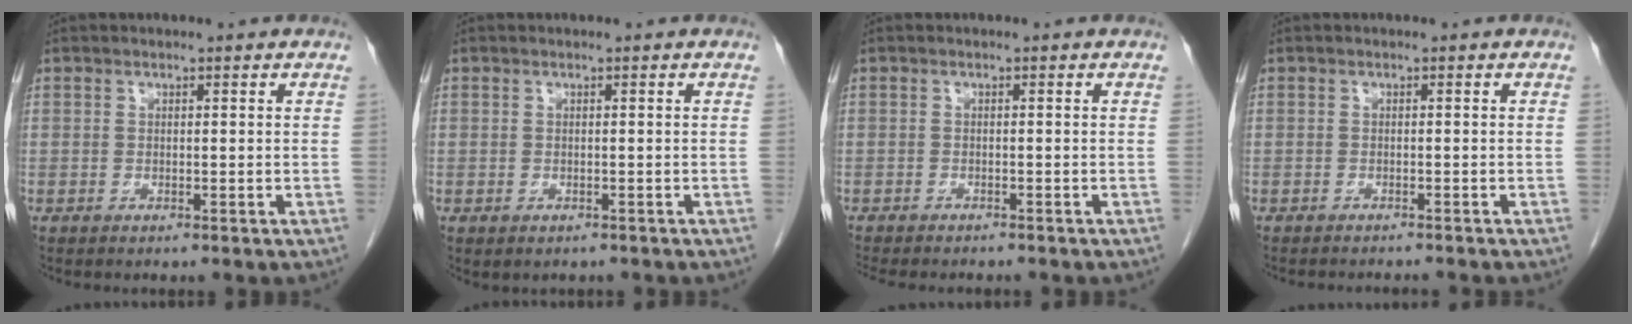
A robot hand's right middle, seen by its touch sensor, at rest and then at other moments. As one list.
[{"total": 1.0, "force": [-0.7, 0.6, 0.3], "torque": [-0.005, -0.001, -0.005]}, {"total": 8.0, "force": [-7.0, 1.9, 3.3], "torque": [-0.041, -0.006, -0.091]}, {"total": 4.0, "force": [-3.9, 0.1, 1.0], "torque": [-0.007, -0.007, -0.046]}]